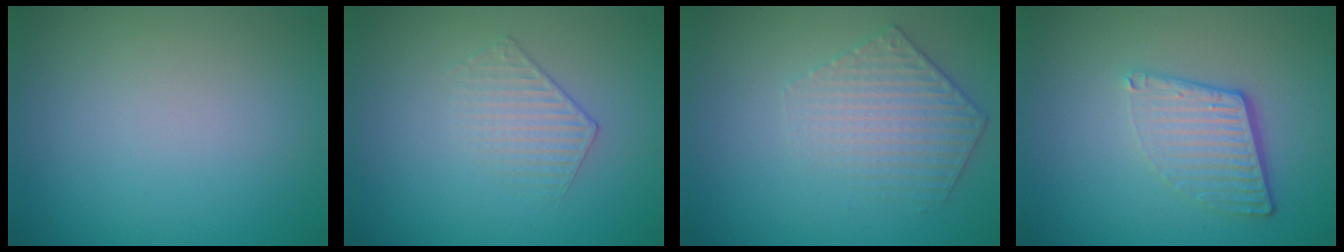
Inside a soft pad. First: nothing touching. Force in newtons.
{"total": 1.5, "press": 0.9, "slide": 1.2}
{"total": 3.3, "press": 3.1, "slide": 1.4}
{"total": 4.4, "press": 2.8, "slide": 3.3}